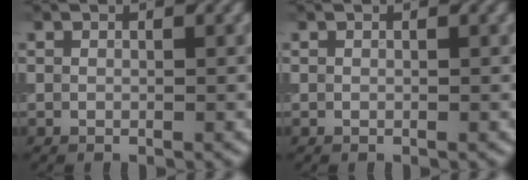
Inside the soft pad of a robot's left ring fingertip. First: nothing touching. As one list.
[{"total": 0.0}]